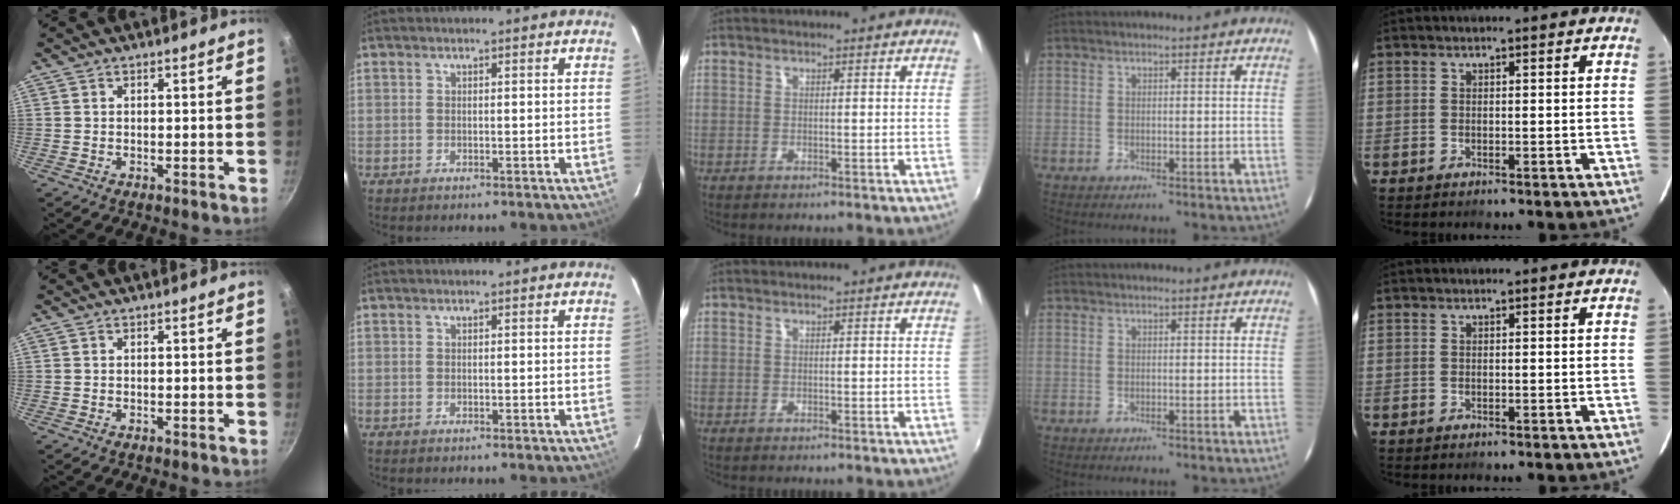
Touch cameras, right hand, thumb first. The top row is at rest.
{}